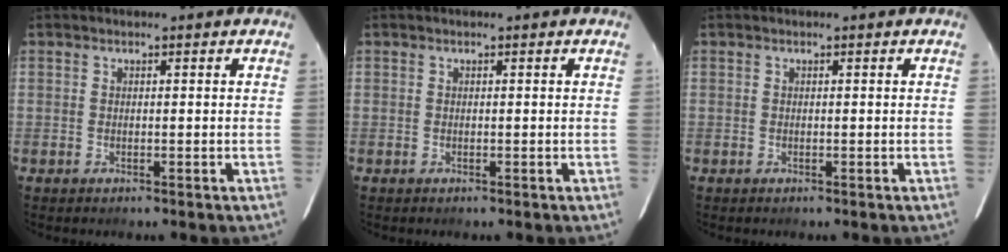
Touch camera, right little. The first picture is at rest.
{"total": 0.0}
{"total": 0.0}